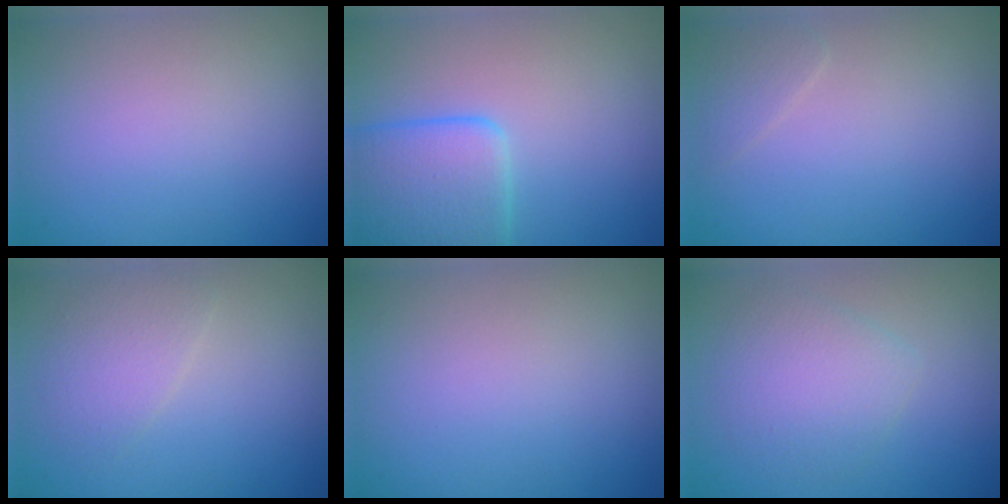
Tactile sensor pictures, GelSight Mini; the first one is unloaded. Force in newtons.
{"total": 5.6, "press": 5.6, "slide": 0.3}
{"total": 1.2, "press": 1.2, "slide": 0.0}
{"total": 2.5, "press": 2.5, "slide": 0.1}
{"total": 0.0}
{"total": 3.3, "press": 3.3, "slide": 0.1}